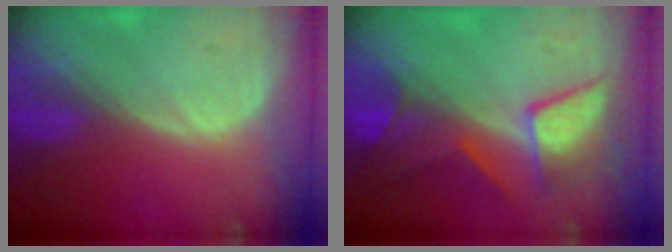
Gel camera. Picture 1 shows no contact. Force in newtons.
{"total": 7.8, "press": 7.6, "slide": 1.5}